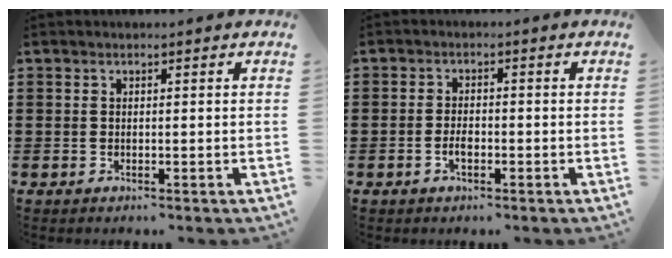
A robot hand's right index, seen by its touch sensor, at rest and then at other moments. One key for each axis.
{"total": 2.3, "fx": -0.9, "fy": 0.9, "fz": 1.9, "tx": -0.046, "ty": -0.004, "tz": -0.017}